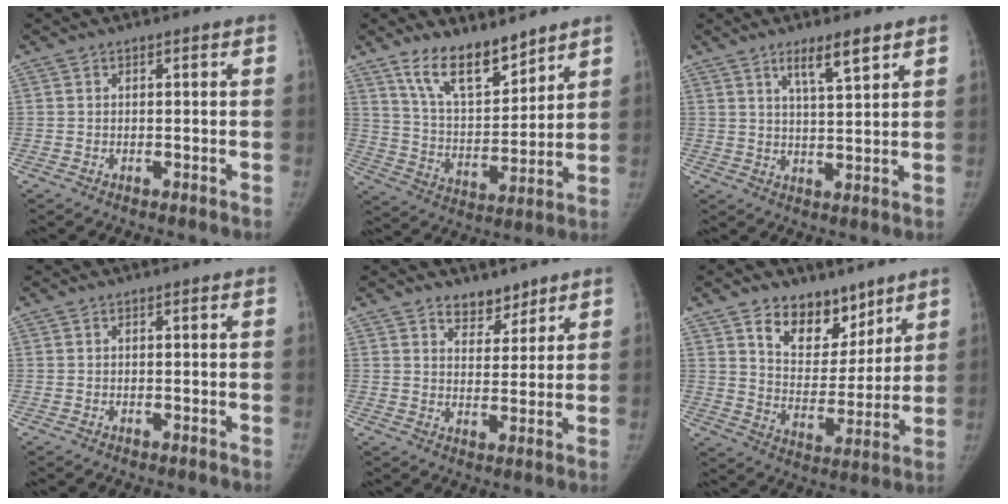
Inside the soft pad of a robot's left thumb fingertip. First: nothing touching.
{"total": 12.6, "force": [9.6, 4.9, 6.6], "torque": [-0.083, -0.070, 0.183]}
{"total": 6.0, "force": [3.9, 1.0, 4.5], "torque": [-0.072, -0.027, 0.070]}
{"total": 0.0}
{"total": 5.0, "force": [3.9, 2.9, 1.2], "torque": [0.013, -0.030, 0.065]}
{"total": 12.6, "force": [8.5, 7.7, 5.2], "torque": [-0.034, -0.057, 0.150]}